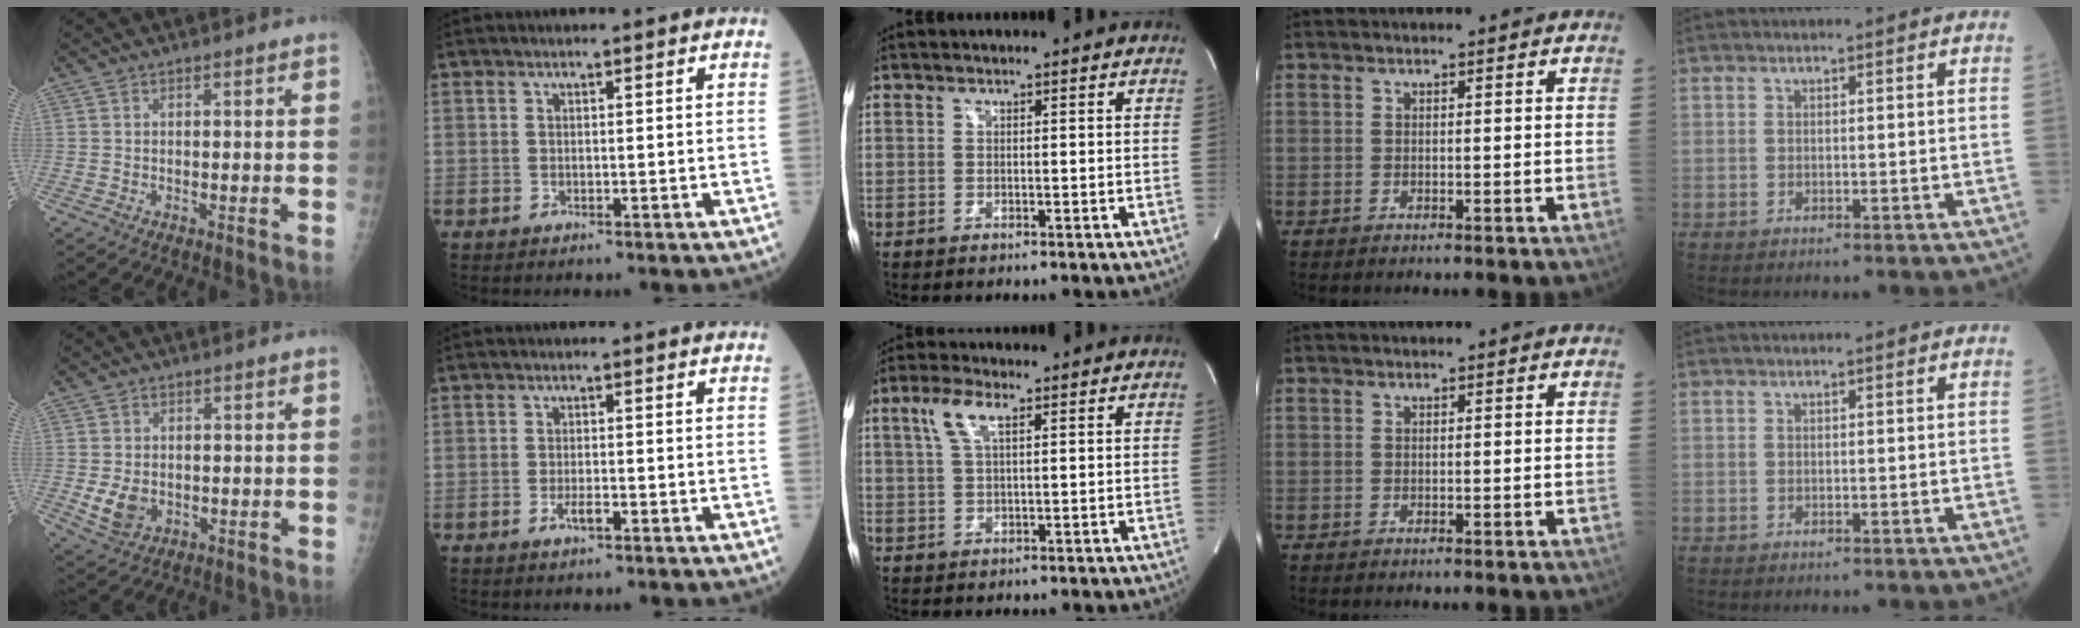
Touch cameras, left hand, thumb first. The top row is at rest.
{"thumb": {"total": 5.4, "force": [-0.6, 4.2, 3.4], "torque": [-0.049, -0.007, 0.000]}, "index": {"total": 1.9, "force": [-1.1, 0.4, 1.5], "torque": [-0.031, -0.001, -0.020]}, "middle": {"total": 4.6, "force": [2.1, 1.2, 3.9], "torque": [-0.090, 0.014, 0.046]}}